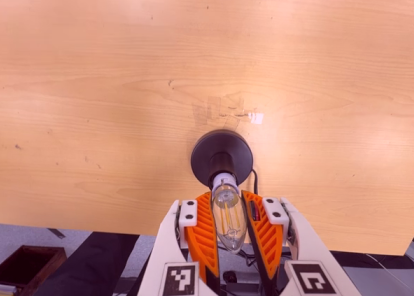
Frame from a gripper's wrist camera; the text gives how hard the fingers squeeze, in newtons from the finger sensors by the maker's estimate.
{"total": 10.5, "left": 9.4, "right": 11.6}